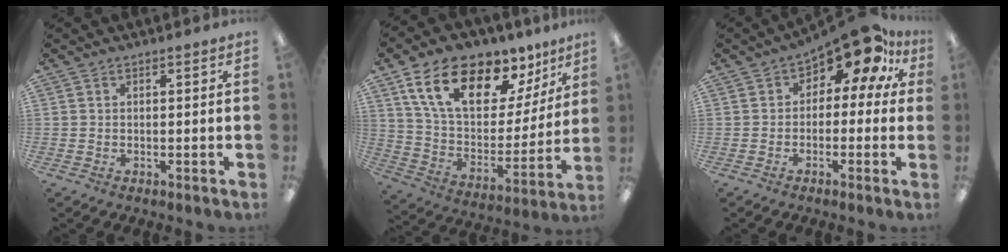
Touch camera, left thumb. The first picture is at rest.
{"total": 19.8, "force": [12.7, 9.7, 11.6], "torque": [-0.211, -0.068, 0.224]}
{"total": 10.1, "force": [6.3, 4.0, 6.8], "torque": [-0.109, -0.042, 0.106]}